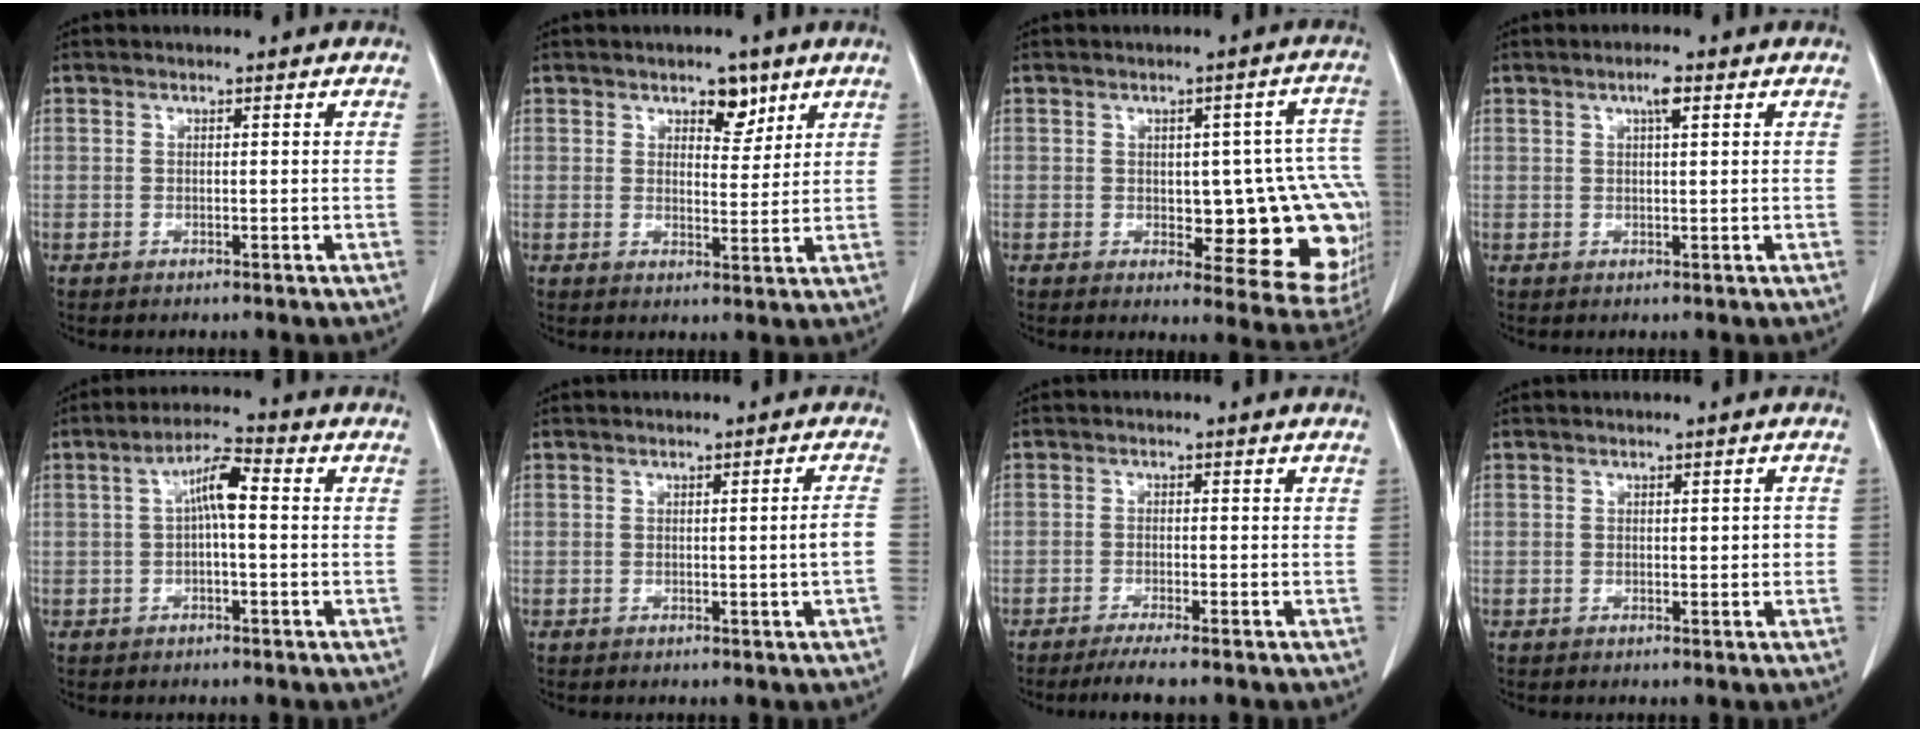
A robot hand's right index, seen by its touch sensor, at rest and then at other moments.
{"total": 4.2, "force": [2.8, 2.1, 2.4], "torque": [-0.030, -0.002, 0.041]}
{"total": 17.0, "force": [-1.9, 6.0, 15.8], "torque": [-0.120, 0.021, -0.005]}
{"total": 2.3, "force": [1.1, 0.3, 2.0], "torque": [-0.038, 0.002, 0.016]}
{"total": 5.6, "force": [0.5, 1.2, 5.4], "torque": [-0.102, 0.019, 0.005]}
{"total": 2.5, "force": [-0.5, -0.5, 2.4], "torque": [-0.034, -0.003, -0.007]}
{"total": 4.2, "force": [-3.4, -0.2, 2.4], "torque": [-0.039, -0.009, -0.056]}
{"total": 1.4, "force": [-0.1, 0.7, 1.3], "torque": [-0.014, 0.001, 0.000]}